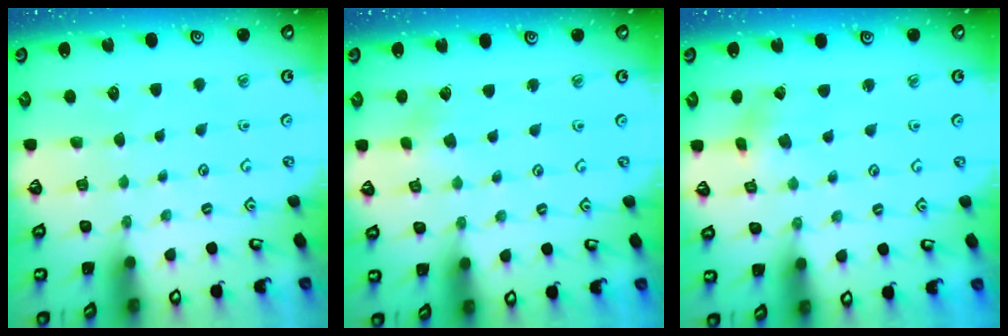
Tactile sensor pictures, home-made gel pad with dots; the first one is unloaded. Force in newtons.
{"total": 2.5, "press": 2.4, "slide": 0.5}
{"total": 2.7, "press": 2.6, "slide": 0.3}